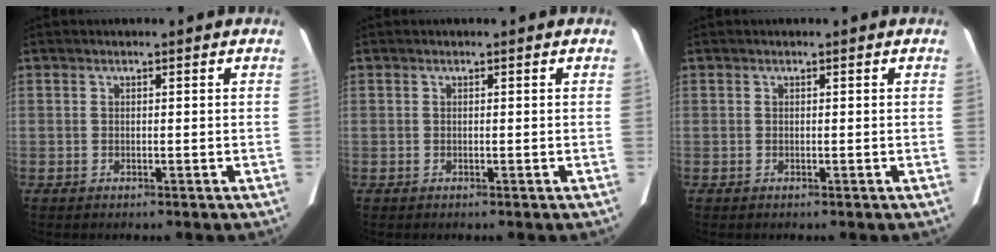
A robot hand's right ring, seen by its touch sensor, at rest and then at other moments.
{"total": 0.0}
{"total": 0.0}